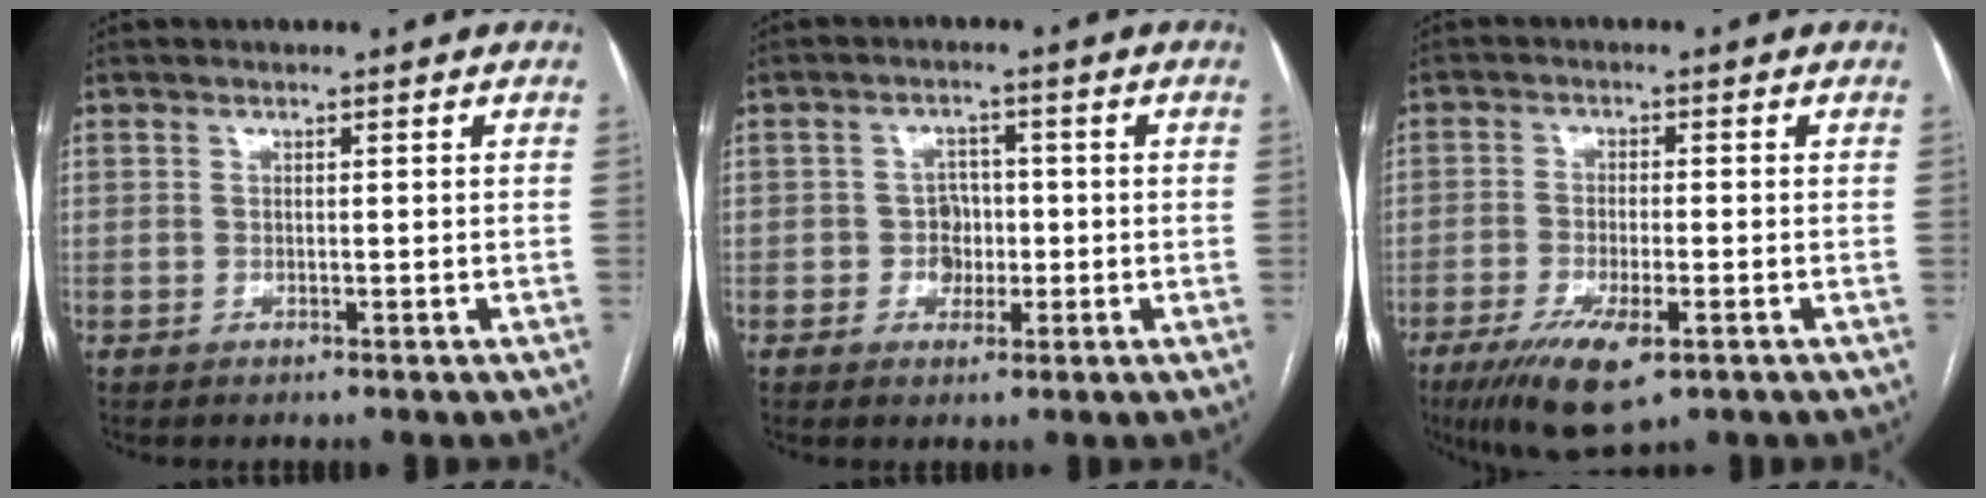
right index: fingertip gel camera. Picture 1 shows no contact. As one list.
[{"total": 3.5, "force": [-0.6, 3.2, 1.4], "torque": [-0.013, 0.011, -0.007]}, {"total": 9.6, "force": [-5.3, 2.7, 7.6], "torque": [-0.131, -0.020, -0.086]}]